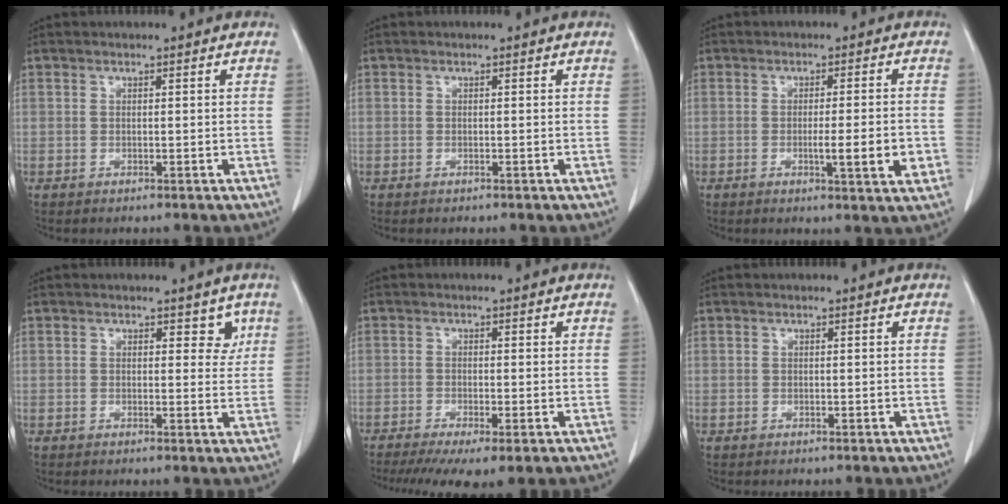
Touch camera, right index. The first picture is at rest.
{"total": 0.0}
{"total": 6.4, "force": [-1.6, 0.3, 6.2], "torque": [-0.086, -0.008, -0.021]}
{"total": 2.7, "force": [1.5, 1.7, 1.5], "torque": [-0.005, -0.002, 0.016]}
{"total": 7.6, "force": [-5.0, 1.3, 5.6], "torque": [-0.088, -0.015, -0.081]}
{"total": 0.0}